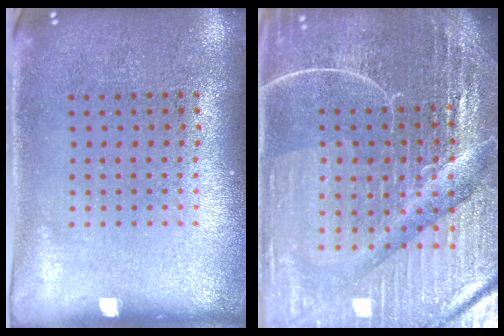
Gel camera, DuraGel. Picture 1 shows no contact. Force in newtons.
{"total": 6.8, "press": 6.0, "slide": 3.2}